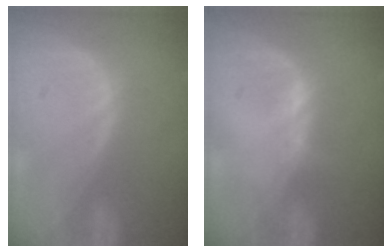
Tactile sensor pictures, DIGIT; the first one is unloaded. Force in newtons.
{"total": 0.6, "press": 0.5, "slide": 0.4}